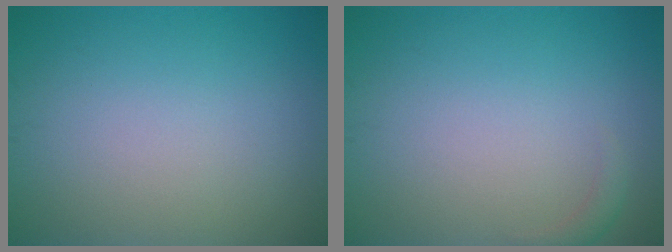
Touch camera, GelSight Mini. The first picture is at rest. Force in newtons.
{"total": 1.0, "press": 1.0, "slide": 0.2}